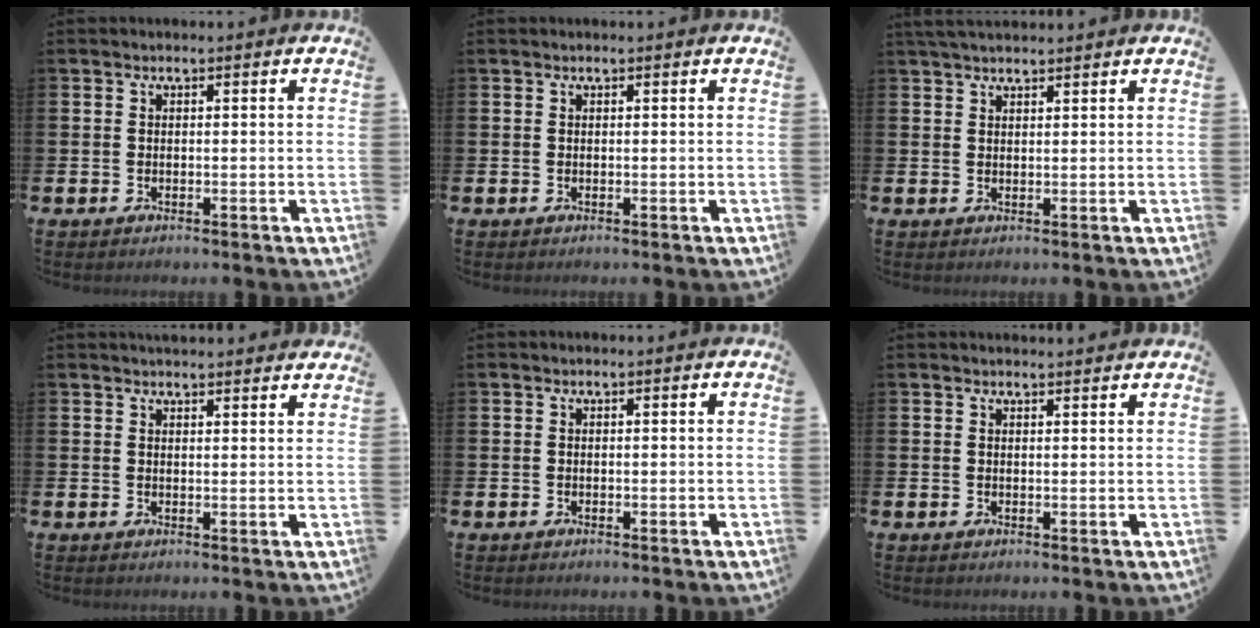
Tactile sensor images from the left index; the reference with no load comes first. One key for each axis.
{"total": 0.0}
{"total": 2.4, "fx": 2.3, "fy": 0.5, "fz": 0.7, "tx": -0.016, "ty": -0.003, "tz": 0.041}
{"total": 2.3, "fx": 2.3, "fy": 0.1, "fz": 0.1, "tx": -0.003, "ty": -0.011, "tz": 0.041}
{"total": 0.0}
{"total": 1.2, "fx": 1.2, "fy": -0.1, "fz": 0.1, "tx": 0.008, "ty": -0.008, "tz": 0.019}